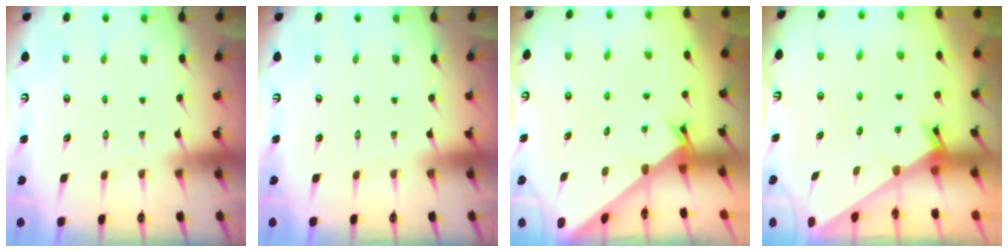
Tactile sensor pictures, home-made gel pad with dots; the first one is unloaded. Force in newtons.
{"total": 0.0}
{"total": 2.4, "press": 2.4, "slide": 0.1}
{"total": 2.6, "press": 2.6, "slide": 0.1}